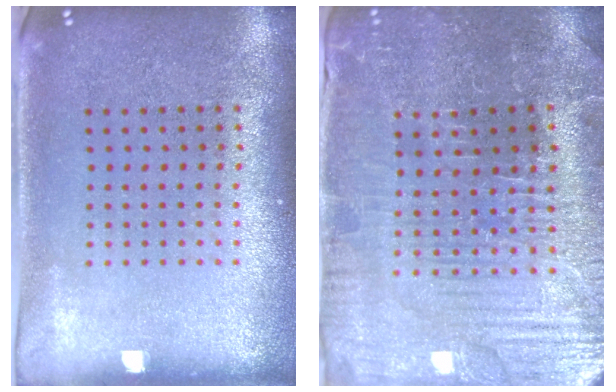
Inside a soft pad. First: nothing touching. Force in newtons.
{"total": 3.6, "press": 3.6, "slide": 0.4}